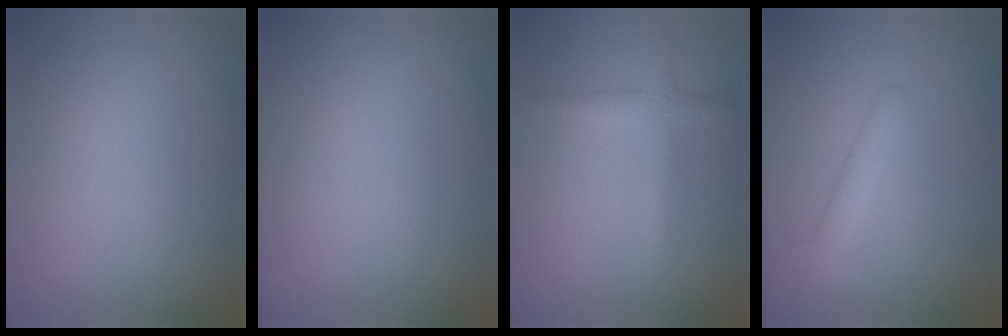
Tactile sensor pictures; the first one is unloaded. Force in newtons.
{"total": 0.0}
{"total": 2.1, "press": 2.1, "slide": 0.1}
{"total": 2.0, "press": 2.0, "slide": 0.0}